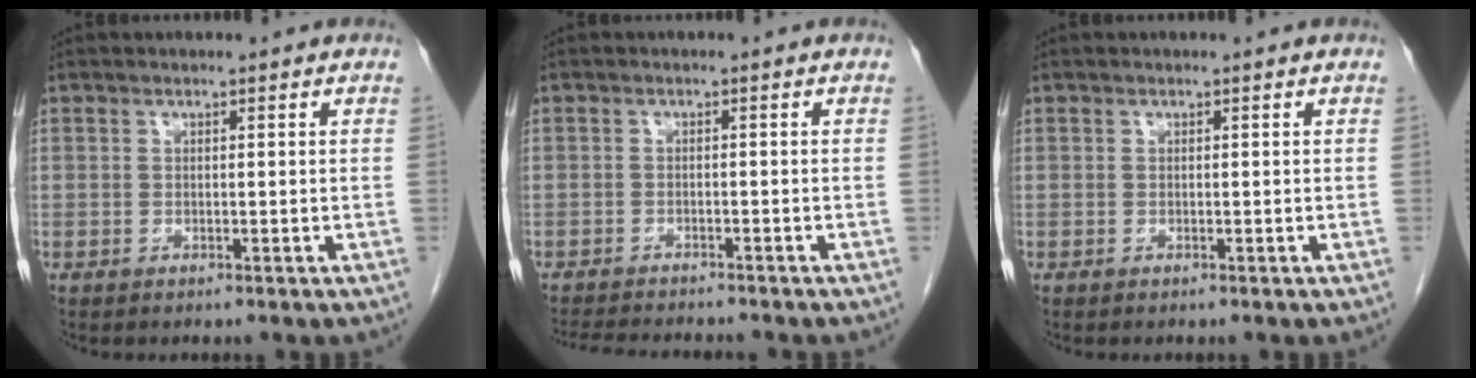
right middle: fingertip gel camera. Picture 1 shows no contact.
{"total": 8.6, "force": [-8.0, 1.3, 3.1], "torque": [-0.049, -0.012, -0.112]}
{"total": 0.0}